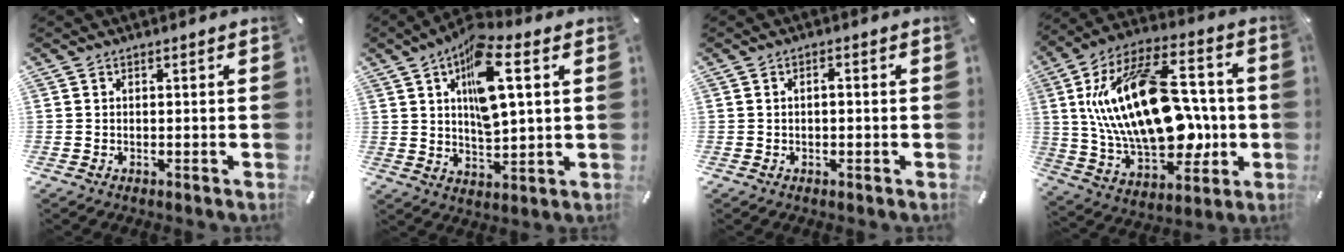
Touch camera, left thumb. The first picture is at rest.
{"total": 14.0, "force": [5.0, 5.5, 11.8], "torque": [-0.210, -0.009, 0.081]}
{"total": 1.5, "force": [-0.3, 0.7, 1.3], "torque": [-0.024, 0.004, -0.008]}
{"total": 29.5, "force": [2.0, 17.0, 24.0], "torque": [-0.463, -0.003, 0.036]}